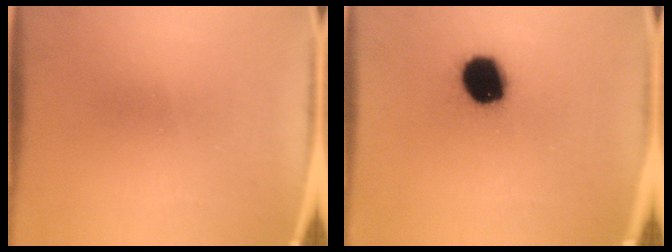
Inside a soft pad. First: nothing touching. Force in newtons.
{"total": 14.4}